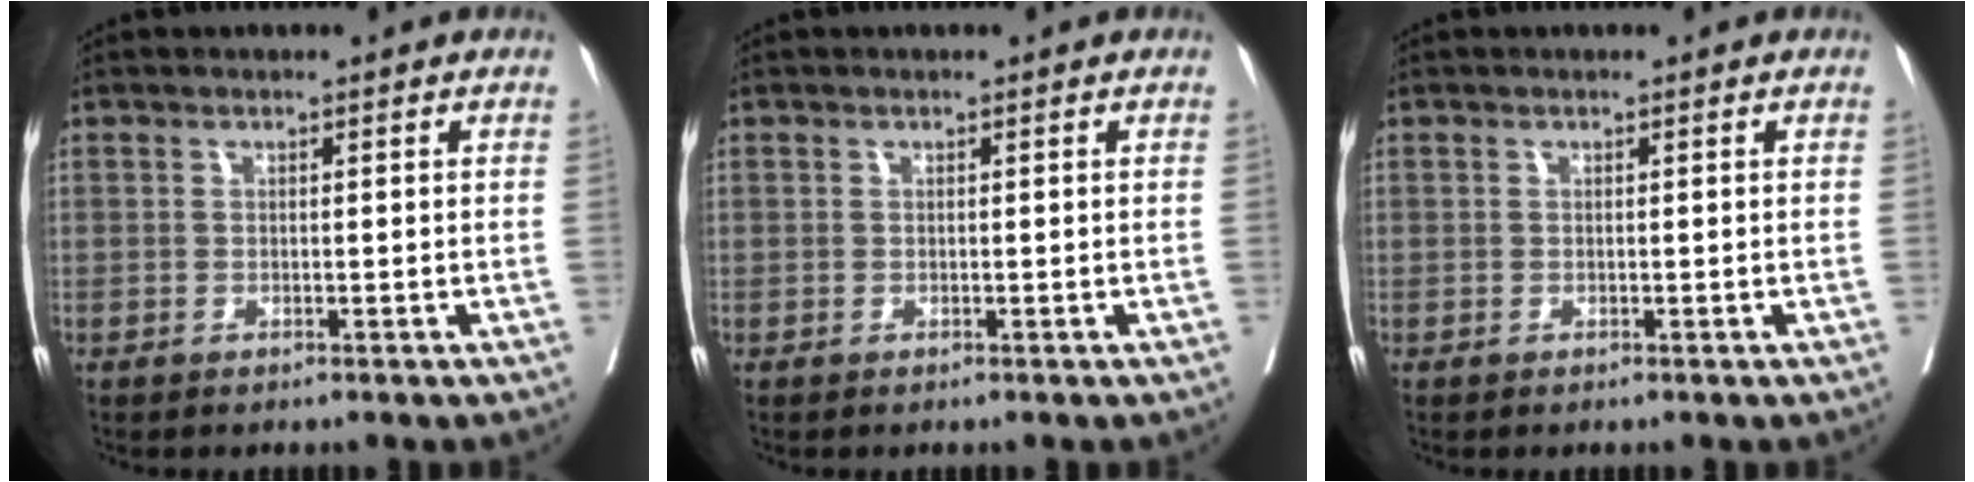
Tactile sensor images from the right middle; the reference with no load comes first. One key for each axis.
{"total": 0.0}
{"total": 0.0}